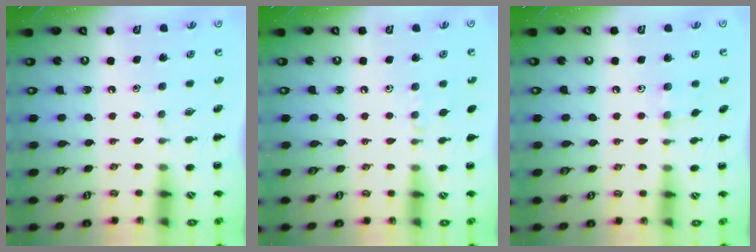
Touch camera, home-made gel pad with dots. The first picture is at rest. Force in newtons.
{"total": 5.0, "press": 4.7, "slide": 1.6}
{"total": 3.5, "press": 3.4, "slide": 1.1}